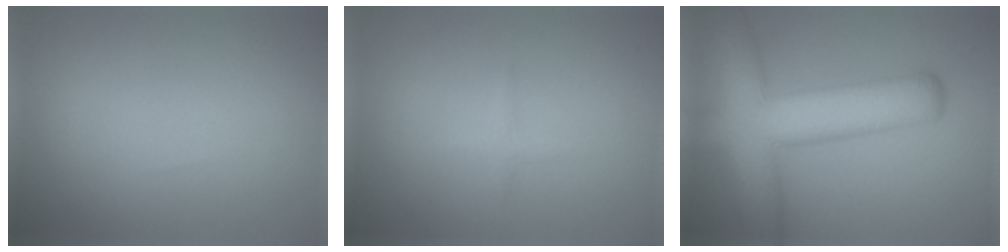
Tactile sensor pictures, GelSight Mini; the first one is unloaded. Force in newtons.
{"total": 0.7, "press": 0.7, "slide": 0.1}
{"total": 9.9, "press": 9.9, "slide": 0.4}